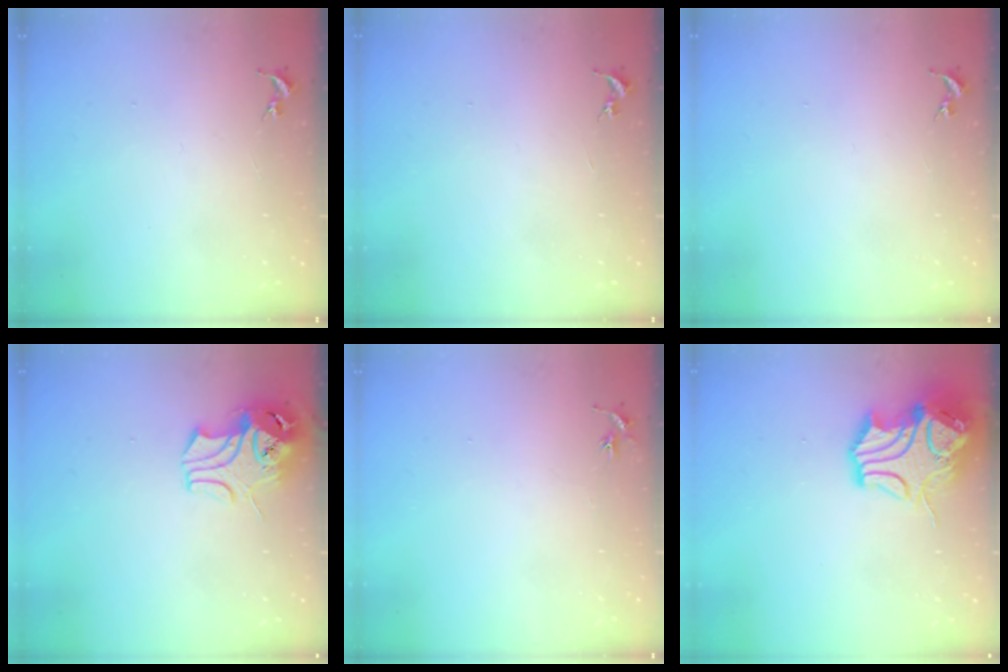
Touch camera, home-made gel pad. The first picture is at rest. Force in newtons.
{"total": 0.0}
{"total": 0.0}
{"total": 9.8, "press": 9.7, "slide": 1.6}
{"total": 2.9, "press": 2.9, "slide": 0.3}
{"total": 14.6, "press": 14.5, "slide": 2.1}